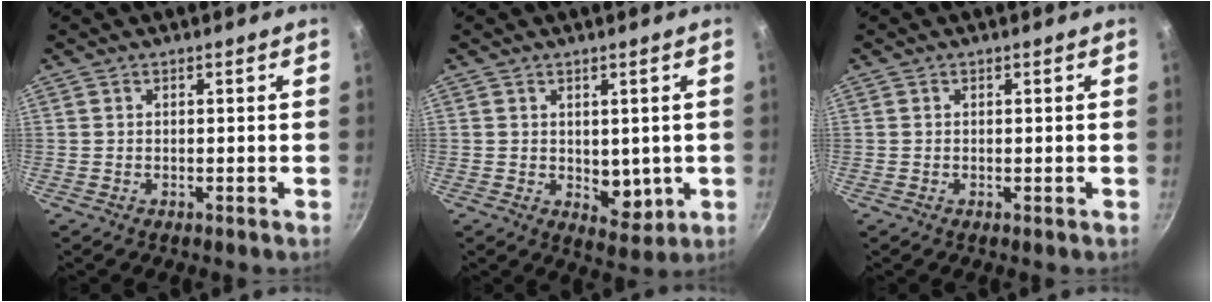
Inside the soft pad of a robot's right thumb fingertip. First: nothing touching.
{"total": 5.4, "force": [0.2, 3.8, 3.8], "torque": [-0.033, -0.017, 0.012]}
{"total": 0.0}